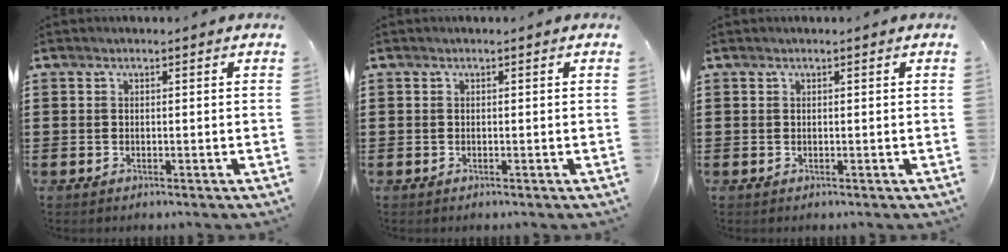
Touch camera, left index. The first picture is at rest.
{"total": 0.0}
{"total": 0.0}